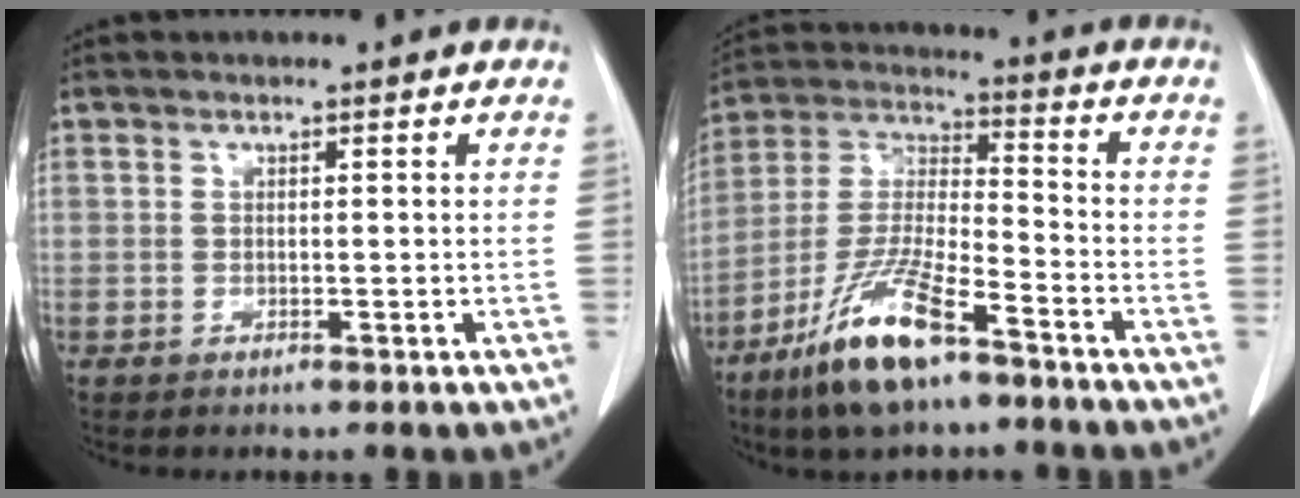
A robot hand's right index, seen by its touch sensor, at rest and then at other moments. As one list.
[{"total": 14.2, "force": [-9.0, 2.9, 10.6], "torque": [-0.223, -0.023, -0.170]}]